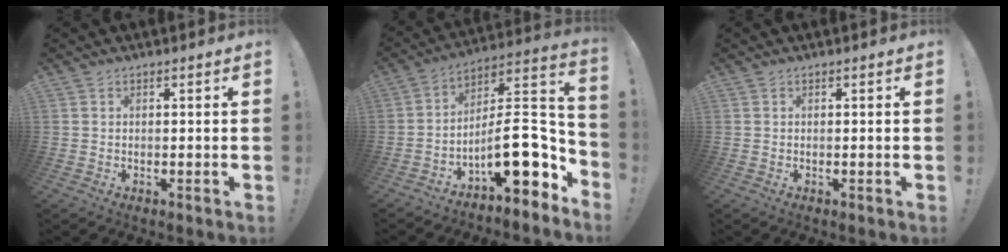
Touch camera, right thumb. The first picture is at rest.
{"total": 19.5, "force": [-6.9, 7.4, 16.7], "torque": [-0.258, 0.023, -0.111]}
{"total": 0.0}